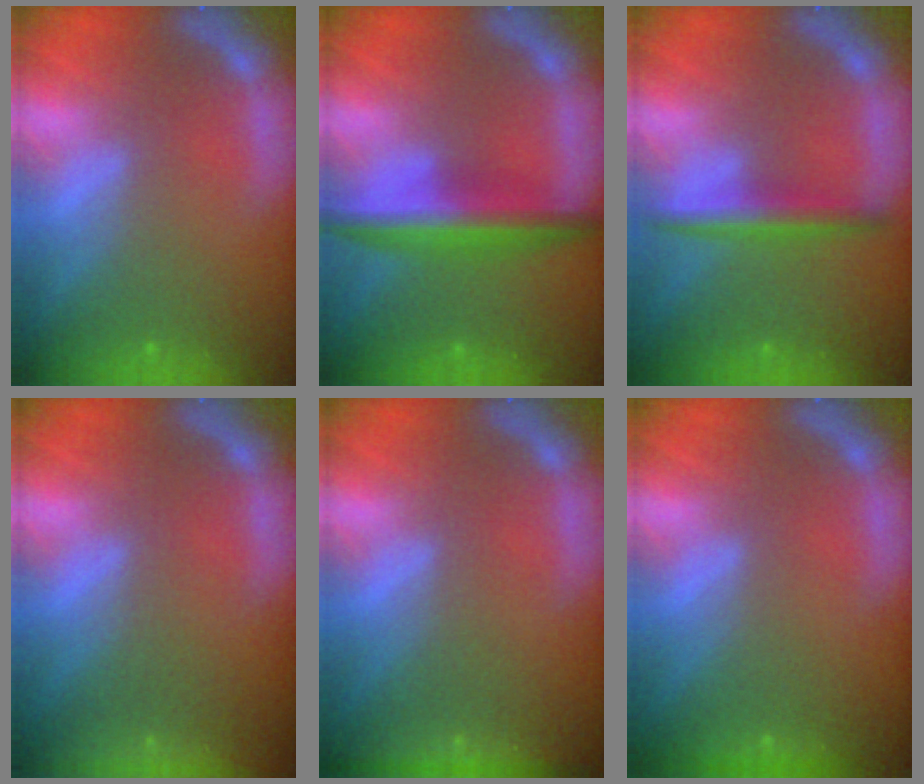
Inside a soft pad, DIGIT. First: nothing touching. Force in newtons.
{"total": 6.0}
{"total": 3.5}
{"total": 8.5}
{"total": 3.9}
{"total": 0.9}